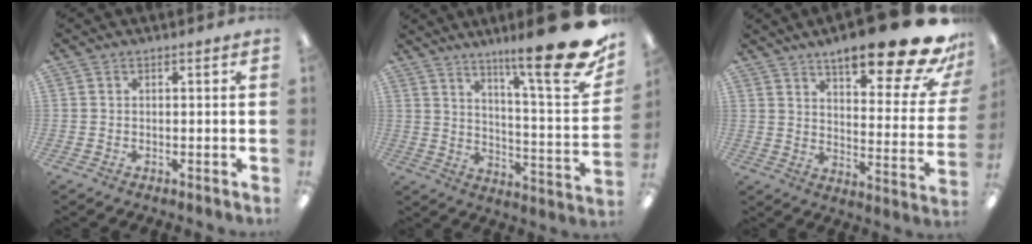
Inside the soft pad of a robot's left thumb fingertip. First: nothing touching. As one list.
[{"total": 20.4, "force": [14.0, 2.8, 14.5], "torque": [-0.206, -0.116, 0.215]}, {"total": 21.9, "force": [14.9, 5.9, 15.0], "torque": [-0.208, -0.102, 0.237]}]